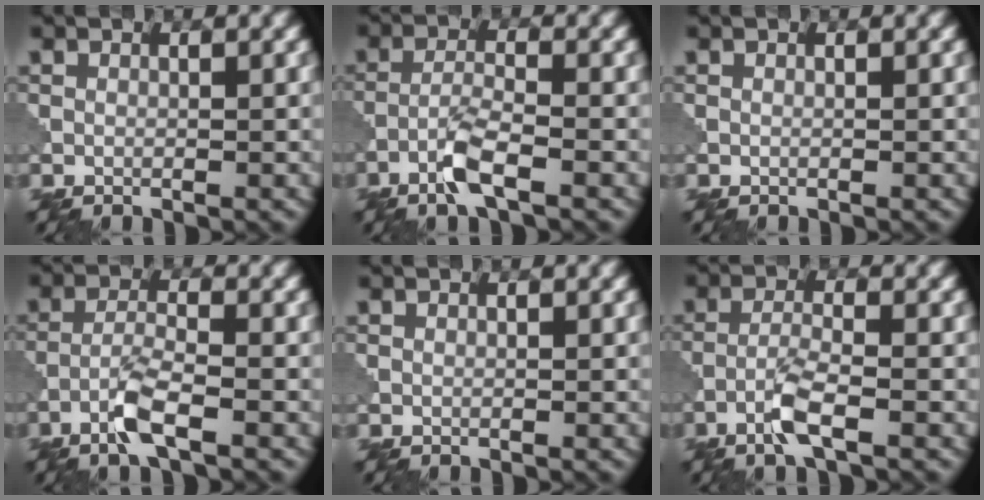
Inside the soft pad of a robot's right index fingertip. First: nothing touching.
{"total": 3.4, "force": [-2.1, 0.5, 2.7], "torque": [-0.057, 0.005, -0.049]}
{"total": 0.0}
{"total": 3.6, "force": [-2.2, 0.5, 2.8], "torque": [-0.060, 0.006, -0.051]}
{"total": 0.0}
{"total": 3.2, "force": [-1.8, 0.4, 2.5], "torque": [-0.055, 0.006, -0.044]}